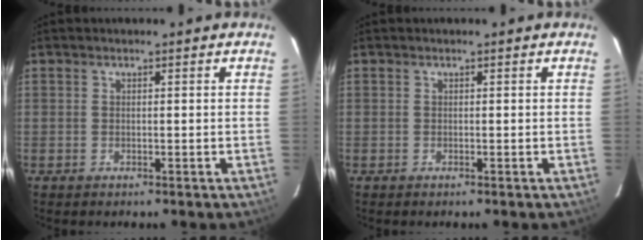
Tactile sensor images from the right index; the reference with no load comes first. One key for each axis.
{"total": 0.0}